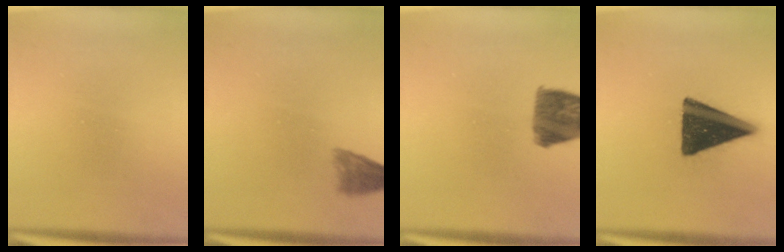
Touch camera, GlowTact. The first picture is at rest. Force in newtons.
{"total": 3.0}
{"total": 9.7}
{"total": 16.6}